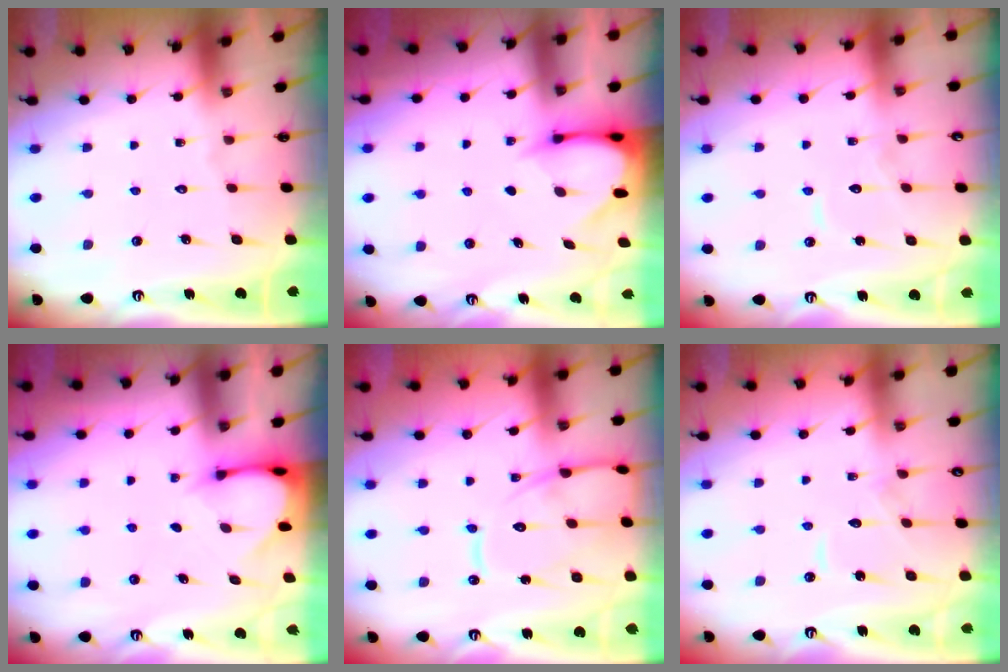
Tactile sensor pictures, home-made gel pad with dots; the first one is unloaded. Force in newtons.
{"total": 3.5, "press": 3.5, "slide": 0.3}
{"total": 6.7, "press": 6.7, "slide": 0.6}
{"total": 3.2, "press": 3.2, "slide": 0.3}
{"total": 12.4, "press": 12.4, "slide": 0.7}
{"total": 7.4, "press": 7.4, "slide": 0.6}